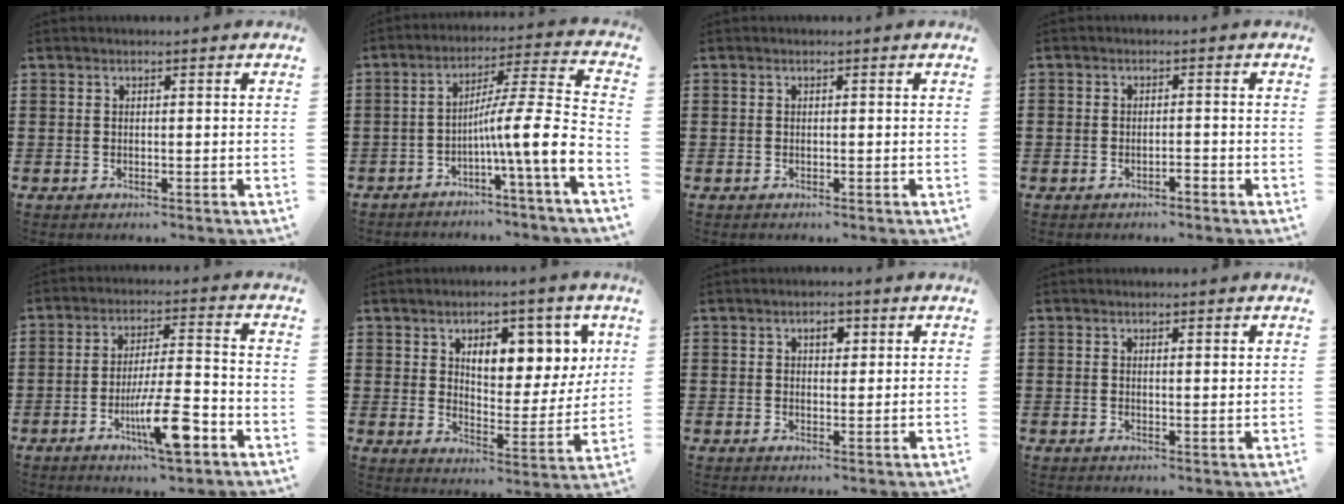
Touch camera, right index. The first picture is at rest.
{"total": 10.3, "force": [-3.6, -0.2, 9.6], "torque": [-0.156, -0.029, -0.076]}
{"total": 0.0}
{"total": 1.3, "force": [-1.2, 0.3, 0.1], "torque": [-0.007, 0.000, -0.024]}
{"total": 10.7, "force": [-4.8, 2.2, 9.3], "torque": [-0.168, 0.002, -0.084]}
{"total": 8.2, "force": [4.3, 4.2, 5.5], "torque": [-0.088, -0.012, 0.068]}
{"total": 2.3, "force": [1.0, 1.3, 1.6], "torque": [-0.027, 0.005, 0.015]}
{"total": 0.9, "force": [0.6, 0.0, 0.6], "torque": [-0.011, 0.001, 0.011]}